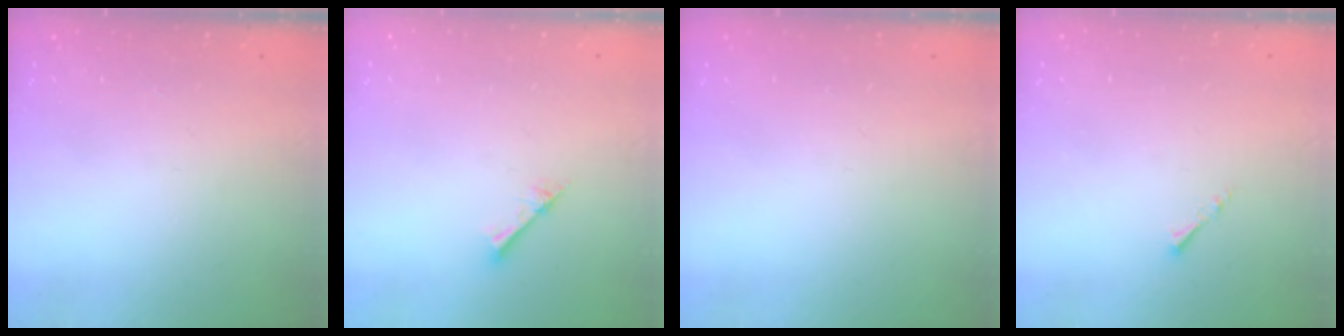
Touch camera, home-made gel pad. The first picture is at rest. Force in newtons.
{"total": 2.1, "press": 2.1, "slide": 0.2}
{"total": 0.0}
{"total": 1.1, "press": 1.0, "slide": 0.3}